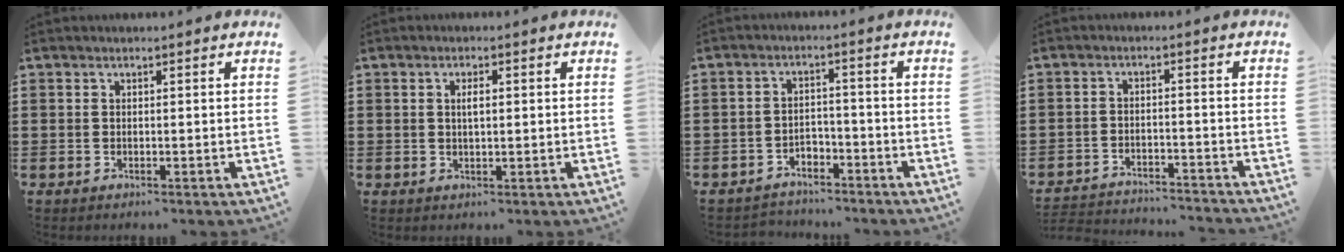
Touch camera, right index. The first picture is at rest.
{"total": 1.9, "force": [0.2, 0.5, 1.8], "torque": [-0.036, 0.001, 0.001]}
{"total": 2.9, "force": [-2.6, 1.1, 0.2], "torque": [-0.011, 0.006, -0.055]}
{"total": 3.3, "force": [-3.2, 0.1, 0.2], "torque": [-0.009, 0.000, -0.070]}